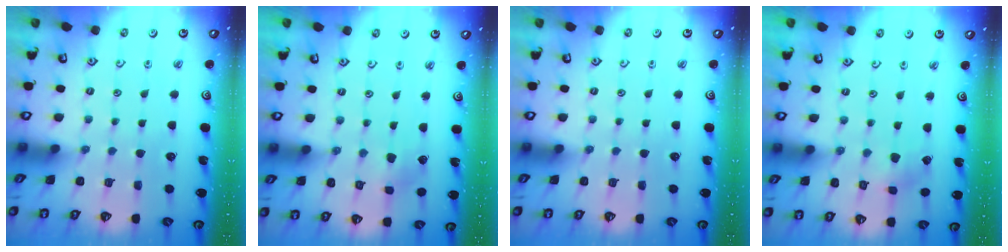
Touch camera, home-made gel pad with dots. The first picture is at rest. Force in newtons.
{"total": 2.4, "press": 2.4, "slide": 0.2}
{"total": 0.0}
{"total": 2.2, "press": 2.2, "slide": 0.3}